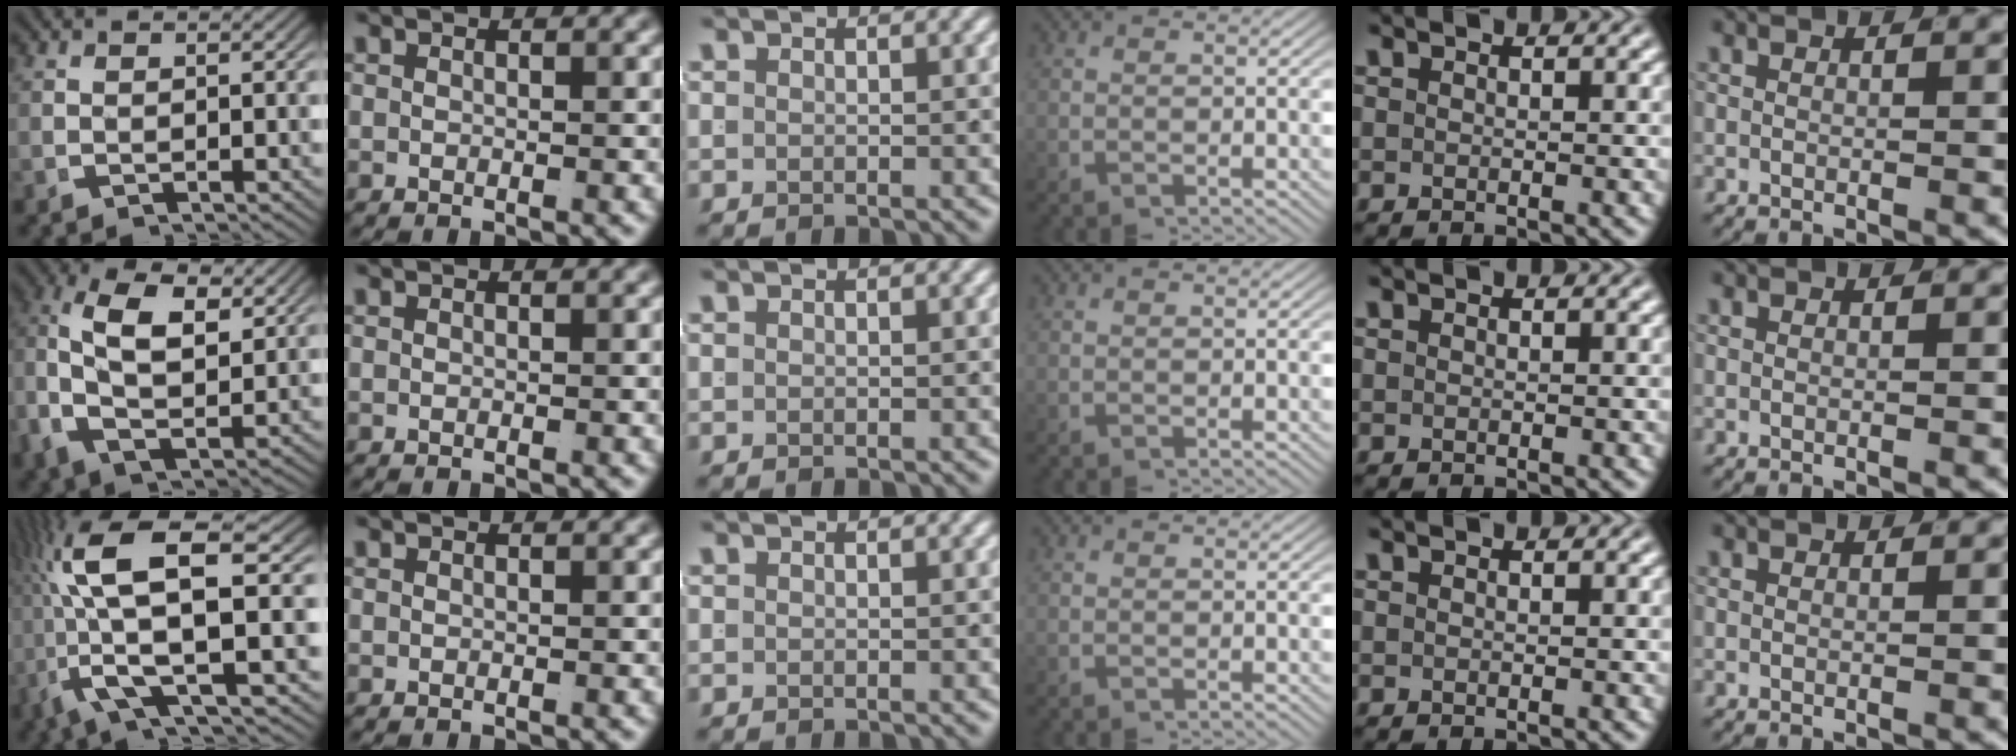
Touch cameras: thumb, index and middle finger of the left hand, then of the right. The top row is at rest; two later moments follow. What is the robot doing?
{"motion": "lift_and_place", "object": "coat"}